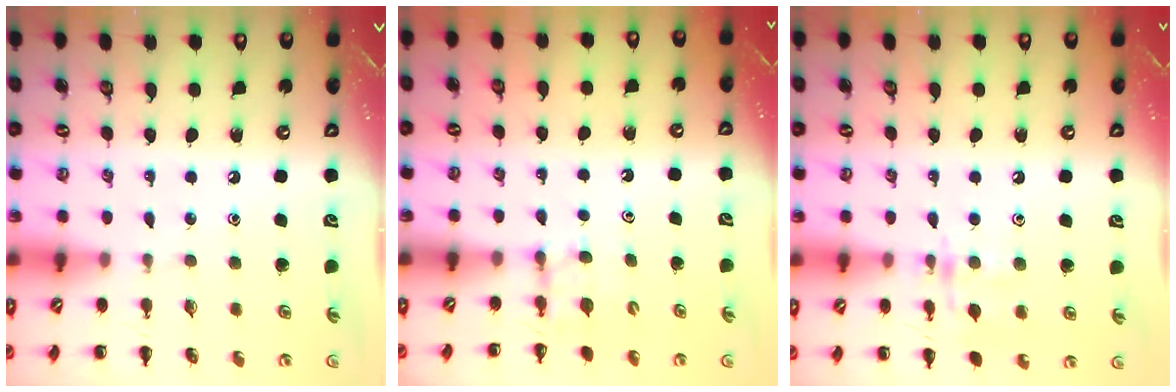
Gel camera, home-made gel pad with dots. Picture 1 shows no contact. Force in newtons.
{"total": 4.9, "press": 4.7, "slide": 1.4}
{"total": 10.2, "press": 10.2, "slide": 0.7}